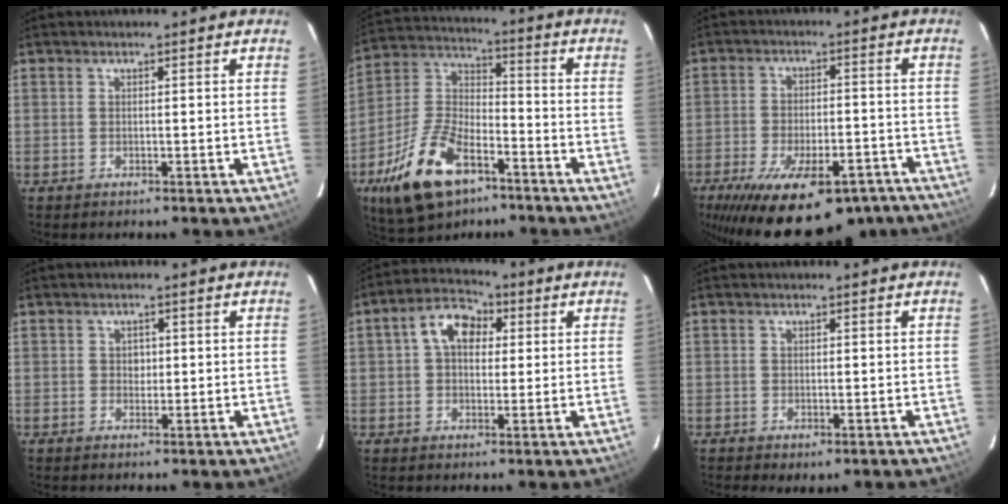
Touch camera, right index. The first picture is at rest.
{"total": 18.1, "force": [-9.8, 9.0, 12.2], "torque": [-0.260, -0.002, -0.175]}
{"total": 24.8, "force": [-17.7, 9.7, 14.4], "torque": [-0.271, -0.033, -0.244]}
{"total": 1.6, "force": [0.1, 1.5, 0.5], "torque": [-0.004, 0.004, 0.002]}
{"total": 8.0, "force": [2.0, 5.6, 5.3], "torque": [-0.098, 0.034, 0.031]}
{"total": 1.4, "force": [-0.6, 1.0, 0.9], "torque": [-0.017, -0.006, -0.007]}